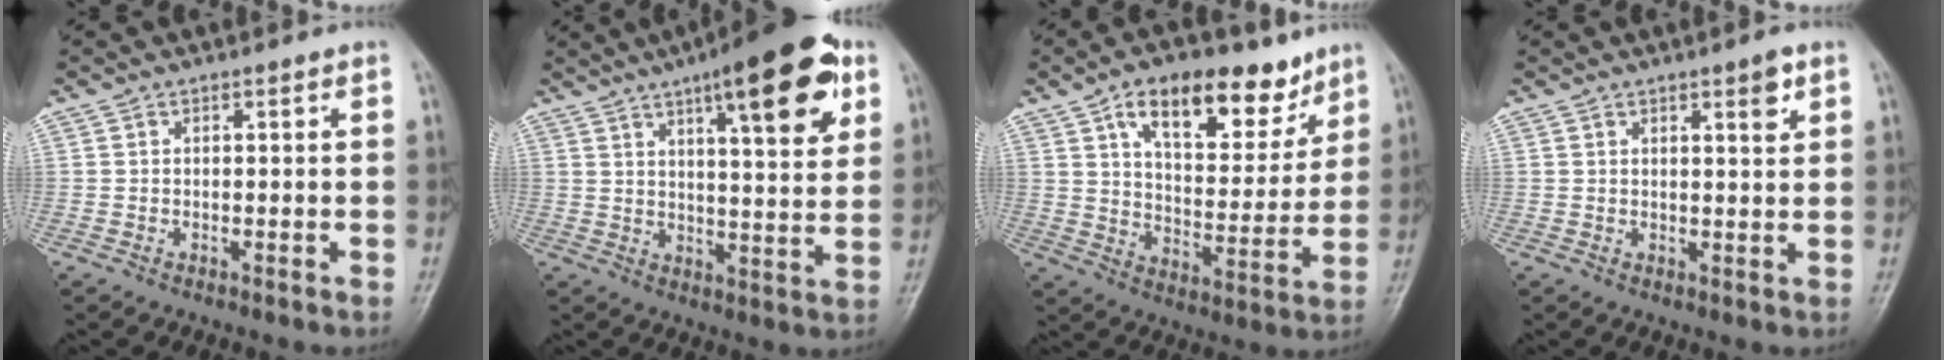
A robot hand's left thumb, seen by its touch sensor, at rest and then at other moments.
{"total": 17.8, "force": [9.0, 5.0, 14.5], "torque": [-0.179, -0.025, 0.124]}
{"total": 18.2, "force": [10.6, 9.1, 11.6], "torque": [-0.125, -0.044, 0.170]}
{"total": 3.4, "force": [1.9, 0.8, 2.7], "torque": [-0.033, -0.011, 0.027]}